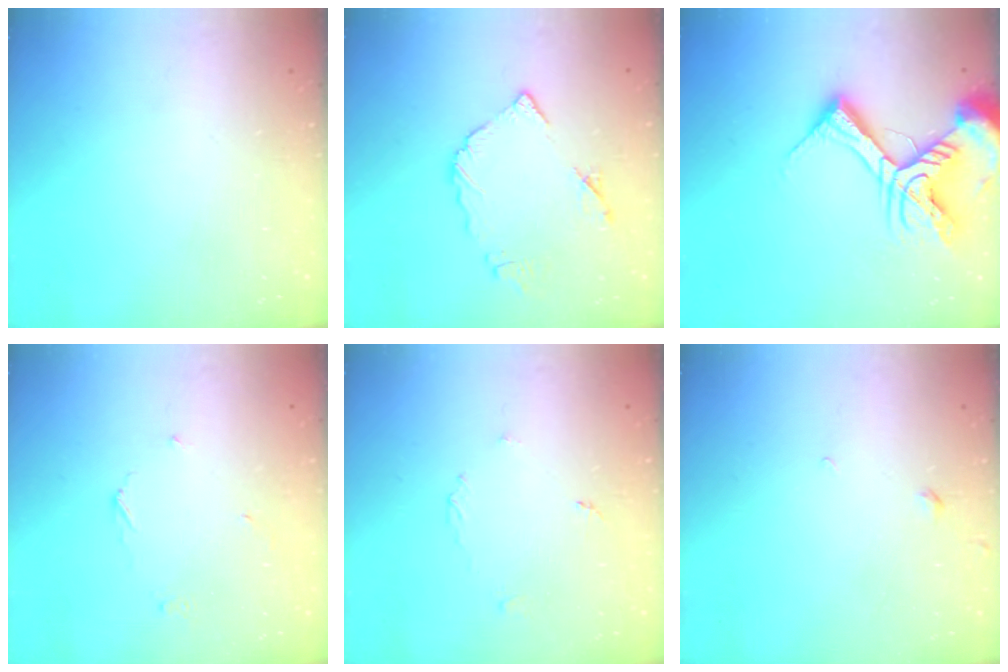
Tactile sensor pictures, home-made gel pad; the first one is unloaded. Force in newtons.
{"total": 9.4, "press": 9.4, "slide": 0.8}
{"total": 16.6, "press": 16.5, "slide": 2.1}
{"total": 2.6, "press": 2.6, "slide": 0.5}
{"total": 3.6, "press": 3.6, "slide": 0.4}
{"total": 1.5, "press": 1.5, "slide": 0.5}